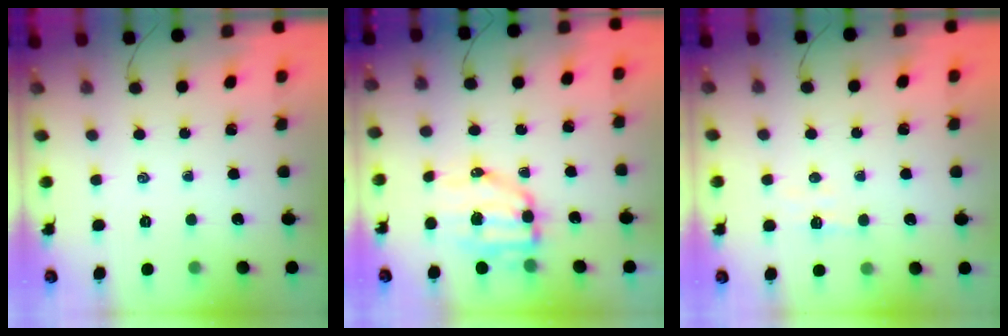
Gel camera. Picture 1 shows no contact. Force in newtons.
{"total": 8.0, "press": 7.8, "slide": 1.8}
{"total": 4.7, "press": 4.6, "slide": 1.2}